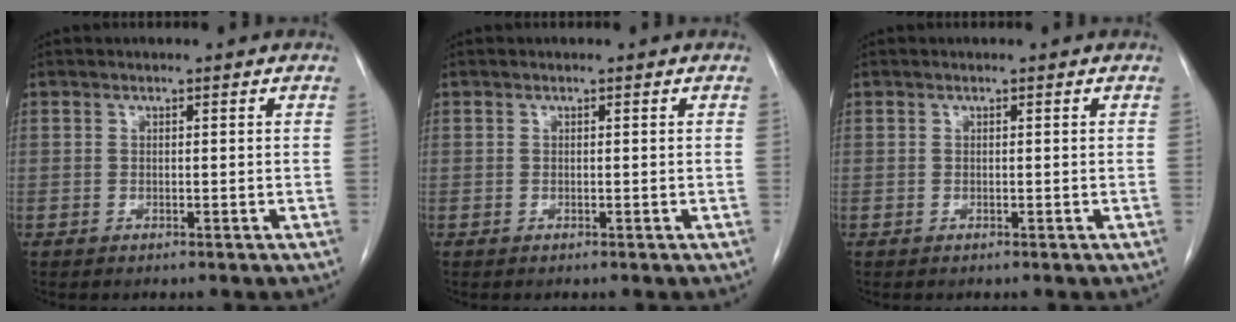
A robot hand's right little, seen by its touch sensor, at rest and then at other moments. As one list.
[{"total": 0.0}, {"total": 0.0}]